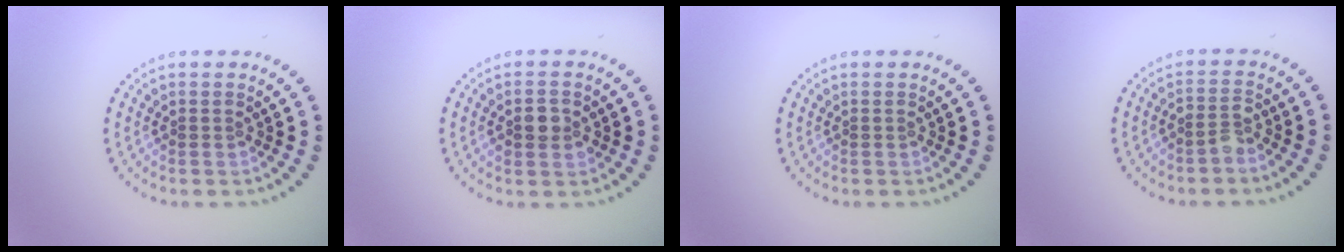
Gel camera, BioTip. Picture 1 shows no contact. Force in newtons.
{"total": 2.1, "press": 2.1, "slide": 0.2}
{"total": 0.0}
{"total": 1.7, "press": 1.5, "slide": 0.9}